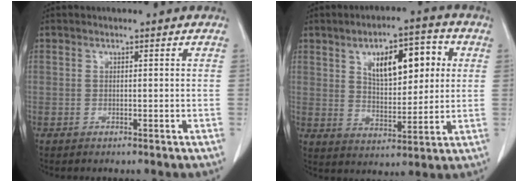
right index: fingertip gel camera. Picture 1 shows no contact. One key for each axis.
{"total": 11.4, "fx": 3.6, "fy": 4.9, "fz": 9.6, "tx": -0.144, "ty": 0.020, "tz": 0.062}